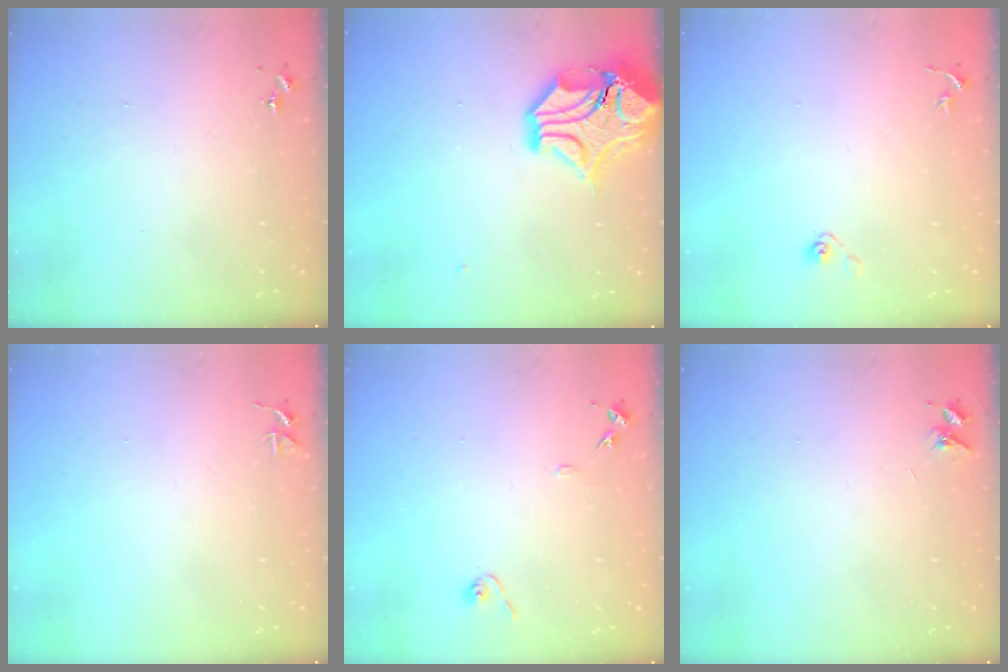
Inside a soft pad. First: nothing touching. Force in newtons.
{"total": 16.7, "press": 16.5, "slide": 2.5}
{"total": 3.7, "press": 3.2, "slide": 1.9}
{"total": 3.7, "press": 3.7, "slide": 0.3}
{"total": 7.9, "press": 7.9, "slide": 0.8}
{"total": 3.6, "press": 3.6, "slide": 0.5}